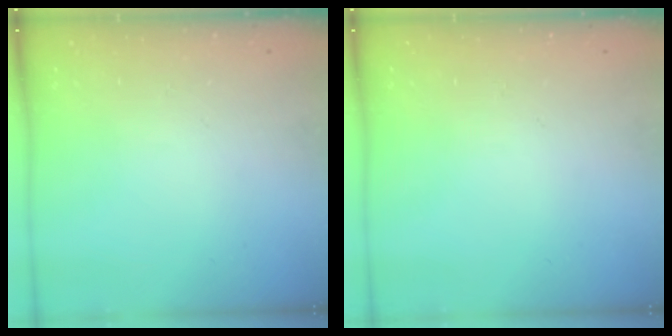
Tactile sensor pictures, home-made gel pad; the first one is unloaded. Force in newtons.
{"total": 0.0}